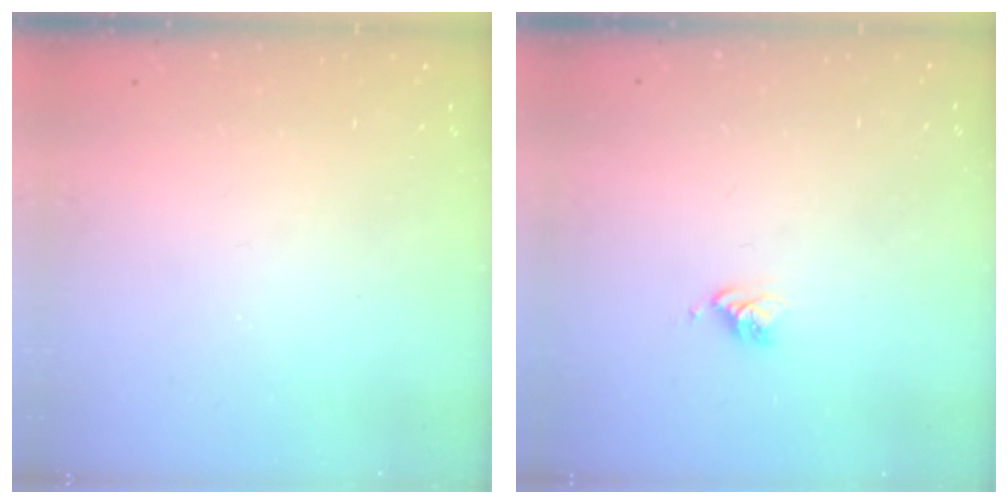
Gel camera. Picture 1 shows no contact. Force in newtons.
{"total": 3.5, "press": 3.5, "slide": 0.4}